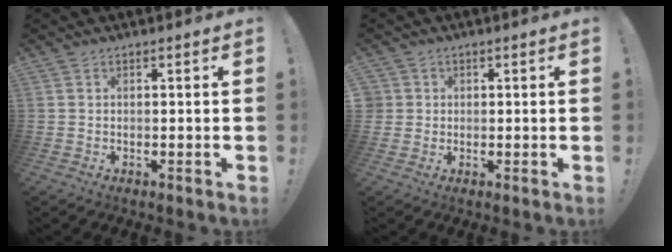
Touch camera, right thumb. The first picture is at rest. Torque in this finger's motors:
{"motor_torque": [0.19, 0.00, 0.13, -0.07, 0.00]}